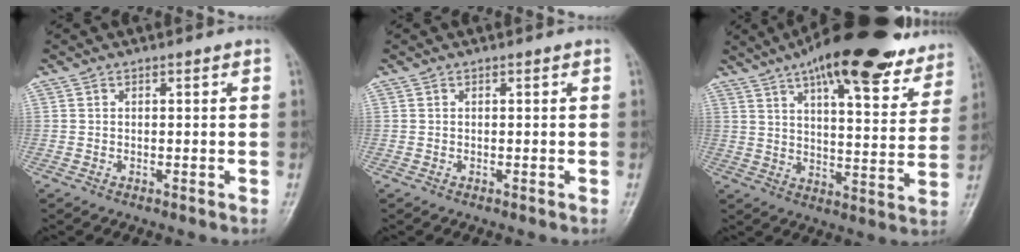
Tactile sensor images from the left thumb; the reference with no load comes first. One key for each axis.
{"total": 0.0}
{"total": 26.1, "fx": 18.2, "fy": 8.3, "fz": 16.7, "tx": -0.219, "ty": -0.039, "tz": 0.250}